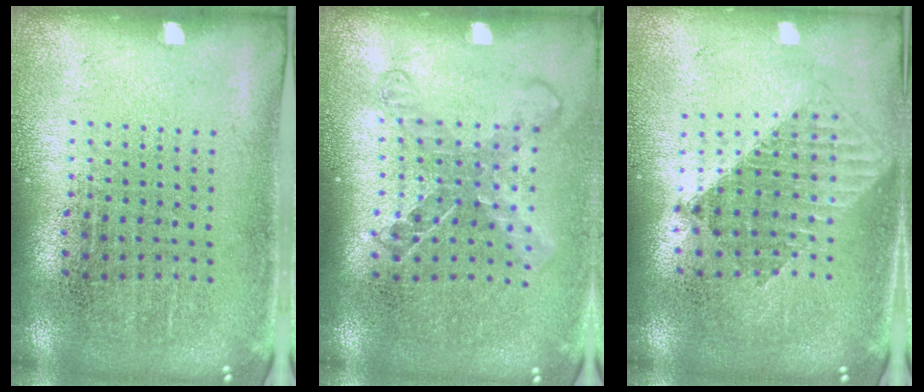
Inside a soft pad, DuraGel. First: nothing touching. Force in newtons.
{"total": 1.7, "press": 1.3, "slide": 1.0}
{"total": 1.5, "press": 1.3, "slide": 0.9}